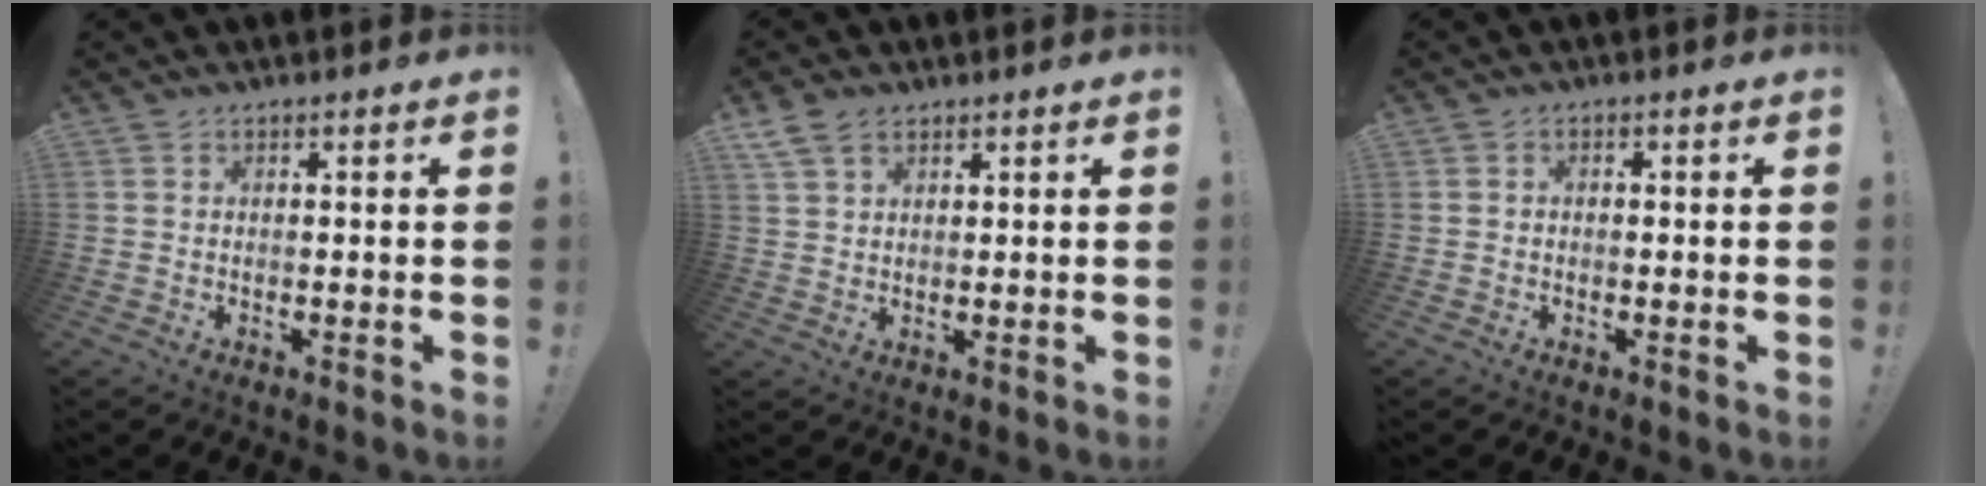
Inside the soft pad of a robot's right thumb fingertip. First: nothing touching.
{"total": 5.5, "force": [3.6, 3.2, 2.7], "torque": [-0.052, -0.010, 0.071]}
{"total": 0.8, "force": [-0.5, 0.6, 0.3], "torque": [-0.004, 0.003, -0.009]}